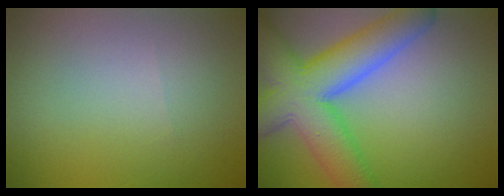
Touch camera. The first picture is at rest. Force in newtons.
{"total": 10.1, "press": 10.1, "slide": 0.5}